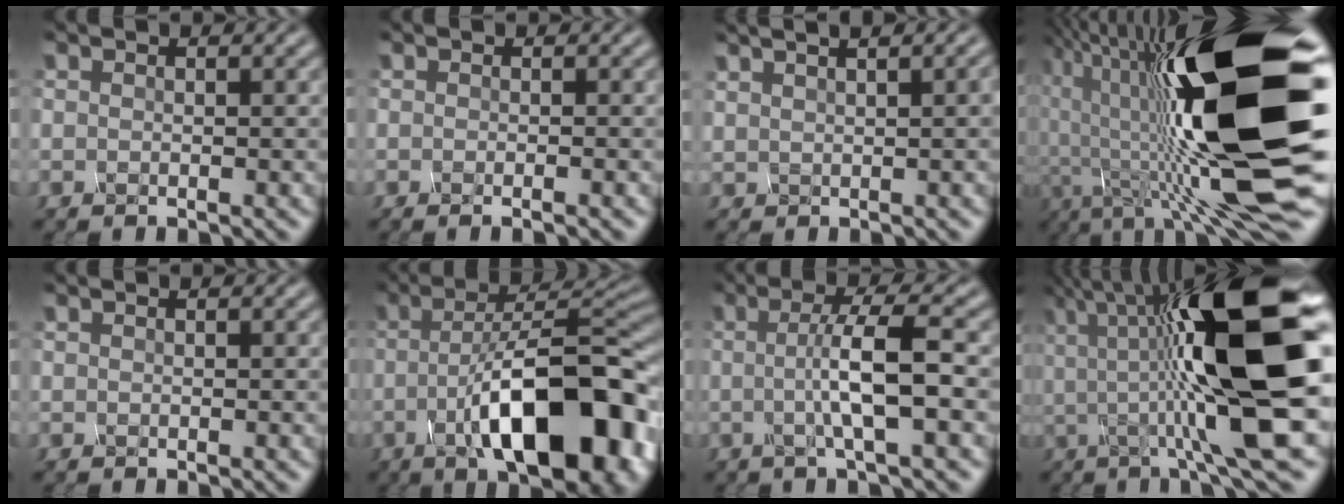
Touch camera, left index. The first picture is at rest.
{"total": 1.8, "force": [-0.5, 0.8, 1.5], "torque": [-0.005, -0.001, -0.012]}
{"total": 5.5, "force": [2.7, 1.8, 4.4], "torque": [-0.018, 0.053, 0.018]}
{"total": 17.2, "force": [-0.7, 4.7, 16.5], "torque": [-0.308, 0.014, -0.008]}
{"total": 0.0}
{"total": 13.3, "force": [-6.2, 5.0, 10.7], "torque": [-0.150, 0.012, -0.086]}
{"total": 4.2, "force": [-0.7, -0.4, 4.1], "torque": [-0.089, 0.011, -0.006]}
{"total": 13.6, "force": [1.5, 2.4, 13.3], "torque": [-0.209, 0.016, 0.029]}